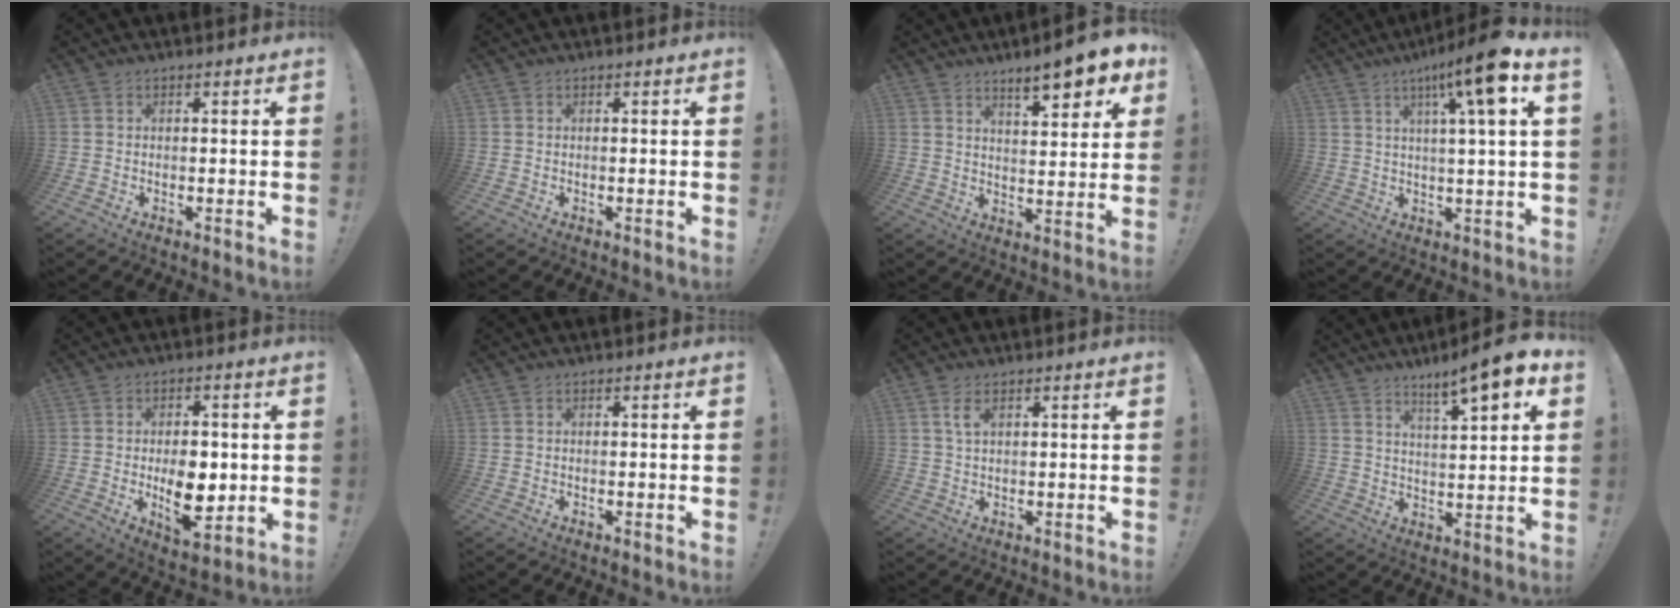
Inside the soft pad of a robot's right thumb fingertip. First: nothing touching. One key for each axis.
{"total": 0.0}
{"total": 10.6, "fx": 7.1, "fy": 2.1, "fz": 7.6, "tx": -0.102, "ty": -0.045, "tz": 0.113}
{"total": 13.1, "fx": 5.5, "fy": 0.9, "fz": 11.8, "tx": -0.189, "ty": -0.025, "tz": 0.073}
{"total": 11.3, "fx": -1.2, "fy": 6.5, "fz": 9.2, "tx": -0.131, "ty": -0.004, "tz": -0.017}
{"total": 0.0}
{"total": 3.2, "fx": 1.5, "fy": 1.2, "fz": 2.6, "tx": -0.042, "ty": -0.003, "tz": 0.023}
{"total": 10.2, "fx": 7.0, "fy": 1.1, "fz": 7.4, "tx": -0.114, "ty": -0.043, "tz": 0.111}